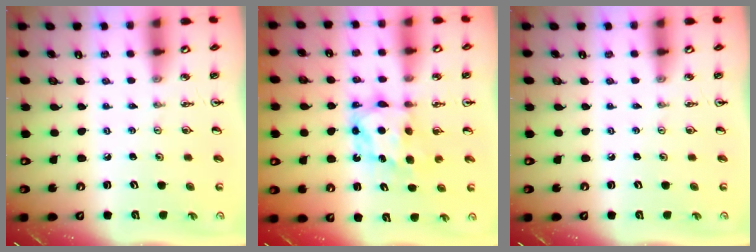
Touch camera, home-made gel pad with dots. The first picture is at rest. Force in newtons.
{"total": 7.1, "press": 7.0, "slide": 0.7}
{"total": 0.0}